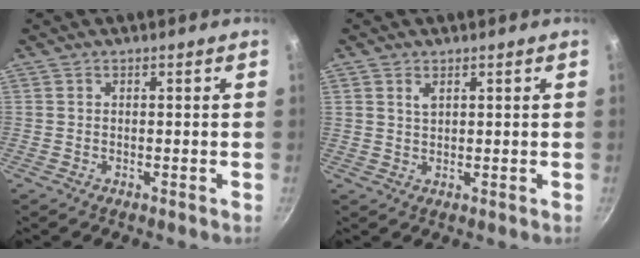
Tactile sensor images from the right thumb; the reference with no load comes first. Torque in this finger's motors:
{"motor_torque": [-0.57, -0.19, -0.17, 0.13, -0.02]}